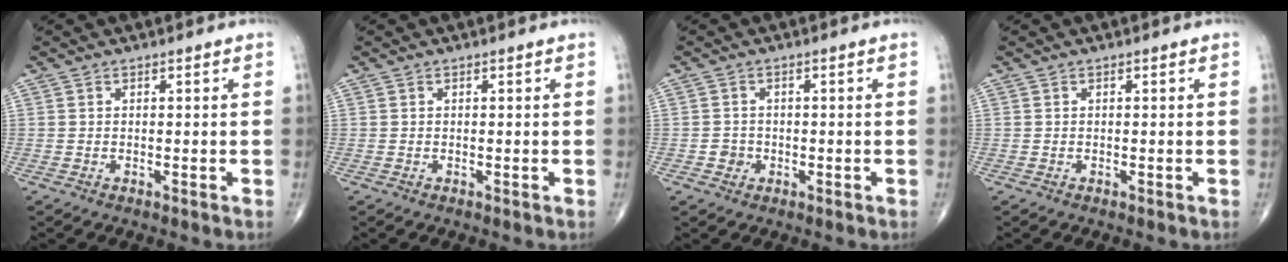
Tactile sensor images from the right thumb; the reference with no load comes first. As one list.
[{"total": 0.0}, {"total": 2.0, "force": [-0.7, 1.8, 0.5], "torque": [0.004, 0.008, -0.012]}, {"total": 0.0}]